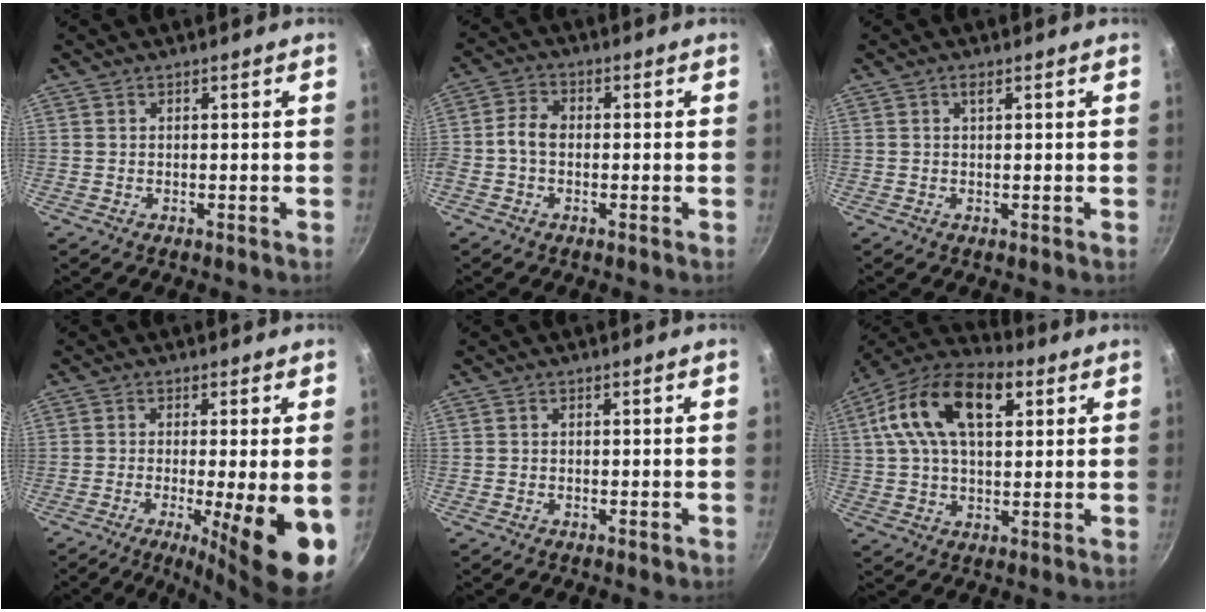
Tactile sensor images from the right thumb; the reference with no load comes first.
{"total": 4.4, "force": [-0.6, 3.1, 3.1], "torque": [-0.059, 0.016, -0.026]}
{"total": 1.2, "force": [0.5, 0.4, 1.0], "torque": [-0.017, 0.000, 0.009]}
{"total": 13.5, "force": [-3.6, 2.2, 12.9], "torque": [-0.186, -0.011, -0.049]}
{"total": 0.5, "force": [-0.2, 0.3, 0.4], "torque": [-0.004, 0.003, -0.003]}
{"total": 19.6, "force": [6.3, 11.0, 15.0], "torque": [-0.260, 0.012, 0.093]}